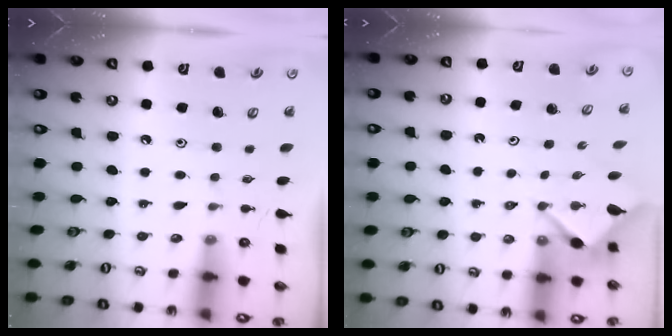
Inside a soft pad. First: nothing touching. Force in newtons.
{"total": 2.9, "press": 2.8, "slide": 0.3}